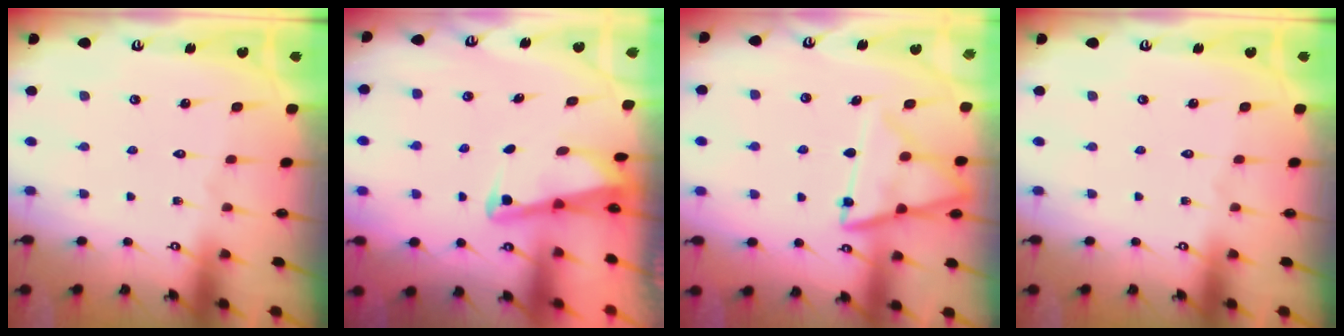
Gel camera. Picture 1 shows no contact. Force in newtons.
{"total": 2.9, "press": 2.9, "slide": 0.4}
{"total": 13.1, "press": 13.1, "slide": 1.2}
{"total": 0.0}